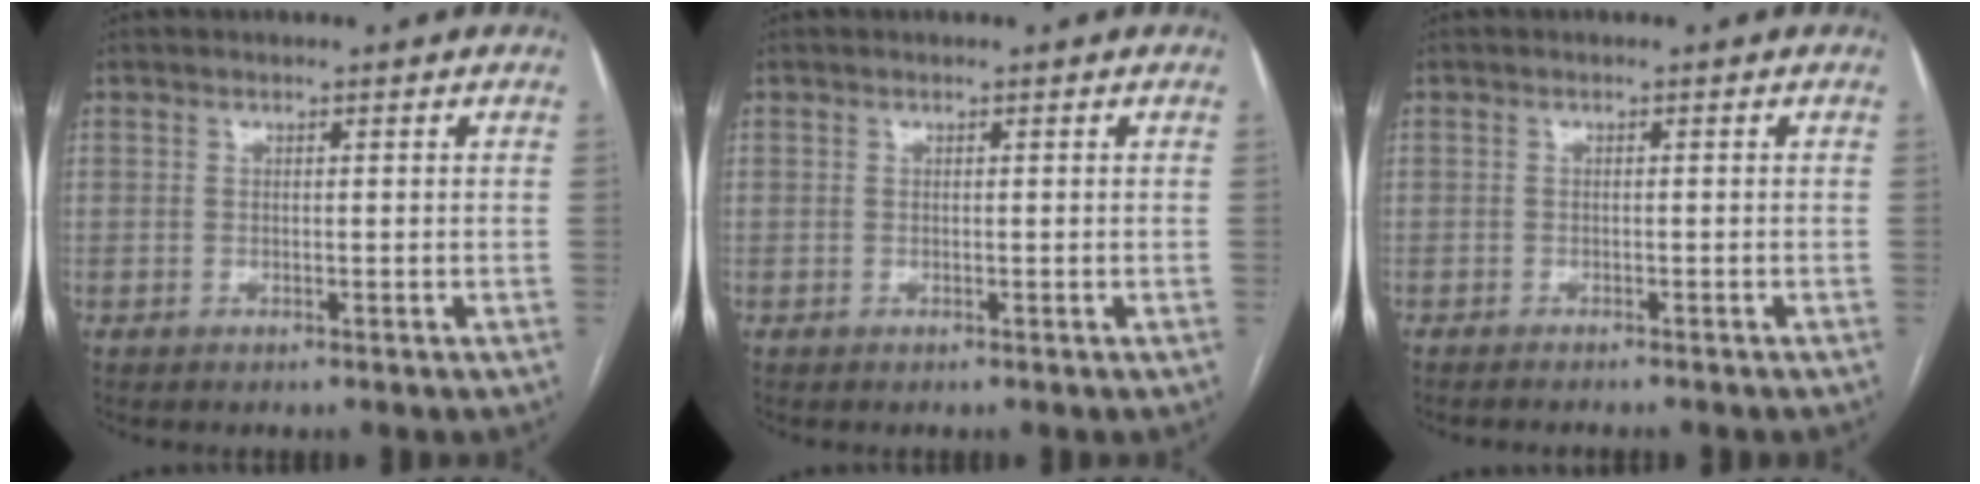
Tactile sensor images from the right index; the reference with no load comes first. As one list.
[{"total": 0.0}, {"total": 3.7, "force": [-3.3, 0.8, 1.4], "torque": [-0.017, -0.005, -0.040]}]